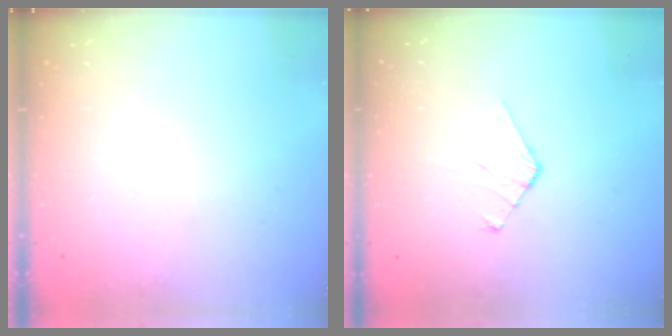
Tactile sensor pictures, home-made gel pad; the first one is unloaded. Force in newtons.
{"total": 3.5, "press": 3.5, "slide": 0.4}